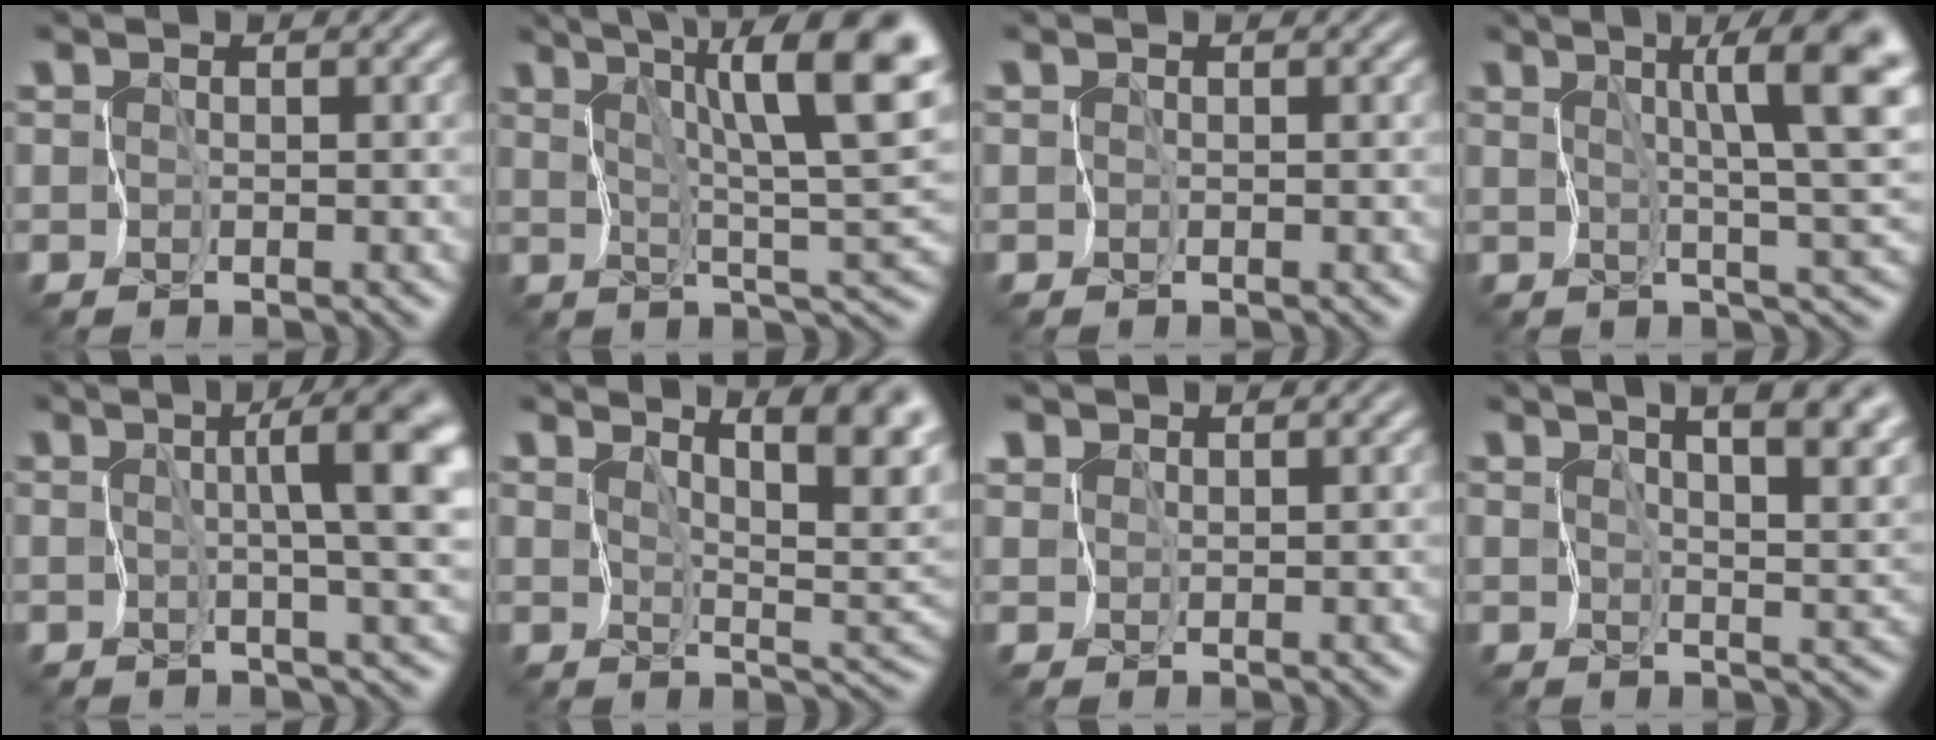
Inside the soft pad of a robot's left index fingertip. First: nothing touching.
{"total": 11.8, "force": [5.6, 1.9, 10.2], "torque": [-0.157, 0.016, 0.092]}
{"total": 0.0}
{"total": 9.2, "force": [3.2, 1.4, 8.5], "torque": [-0.129, 0.007, 0.054]}
{"total": 7.6, "force": [1.5, 0.9, 7.4], "torque": [-0.096, 0.014, 0.021]}
{"total": 7.8, "force": [5.0, 1.6, 5.8], "torque": [-0.081, 0.010, 0.075]}
{"total": 1.5, "force": [1.3, 0.8, 0.3], "torque": [-0.010, 0.004, 0.020]}
{"total": 12.6, "force": [7.1, 5.1, 9.0], "torque": [-0.118, 0.036, 0.090]}